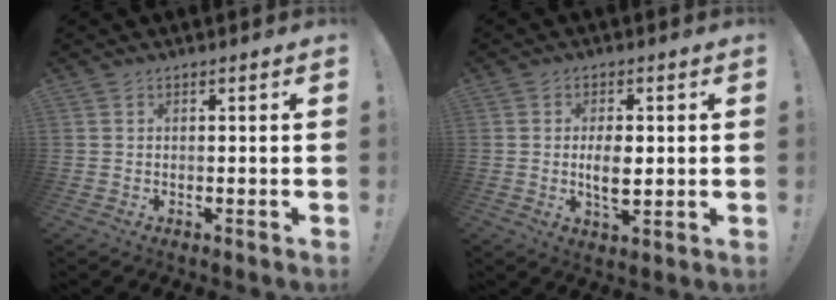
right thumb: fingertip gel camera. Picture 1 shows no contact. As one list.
[{"total": 6.0, "force": [0.2, 3.0, 5.2], "torque": [-0.085, -0.005, -0.003]}]